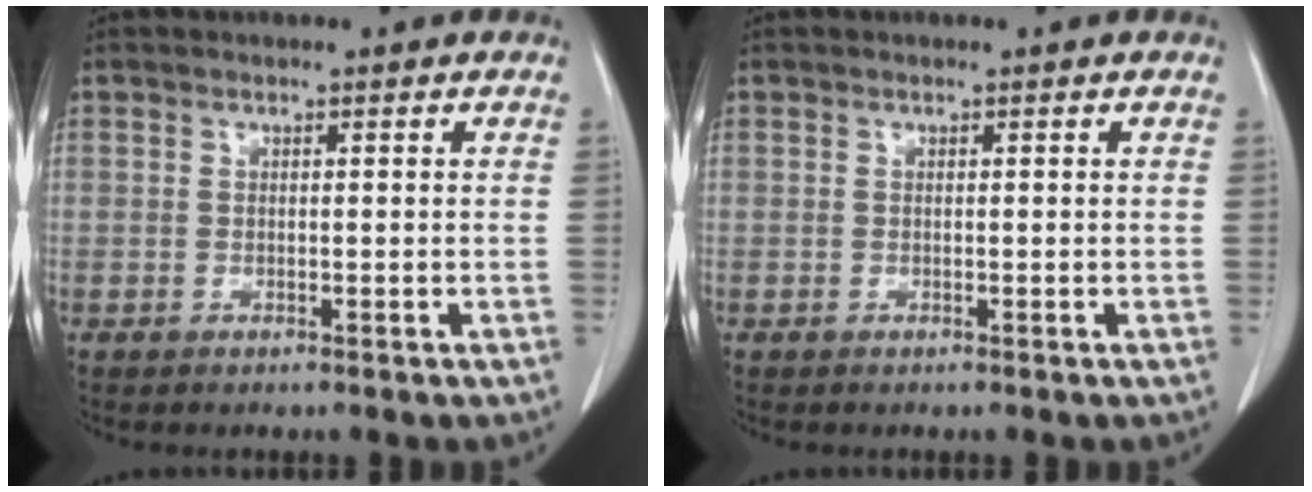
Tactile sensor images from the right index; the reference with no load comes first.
{"total": 0.0}